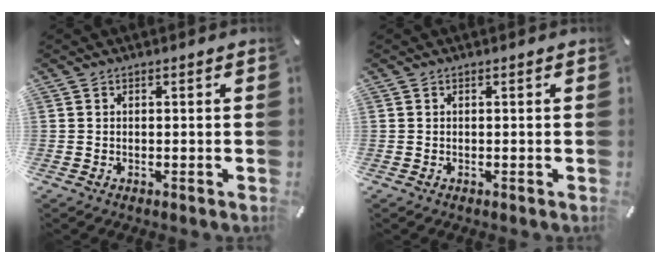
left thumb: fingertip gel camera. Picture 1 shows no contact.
{"total": 0.0}